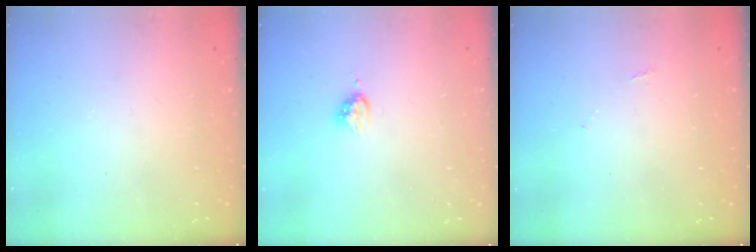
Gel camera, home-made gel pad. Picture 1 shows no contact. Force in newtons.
{"total": 4.6, "press": 4.6, "slide": 0.4}
{"total": 4.0, "press": 4.0, "slide": 0.6}